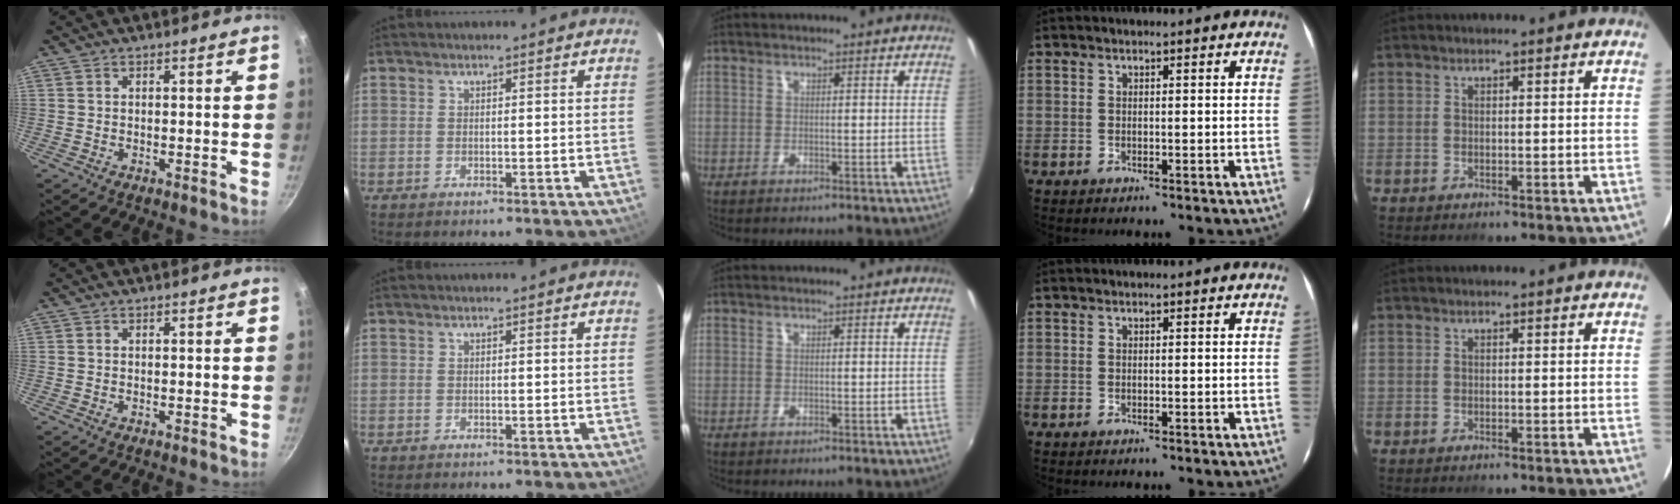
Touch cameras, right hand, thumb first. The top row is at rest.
{}